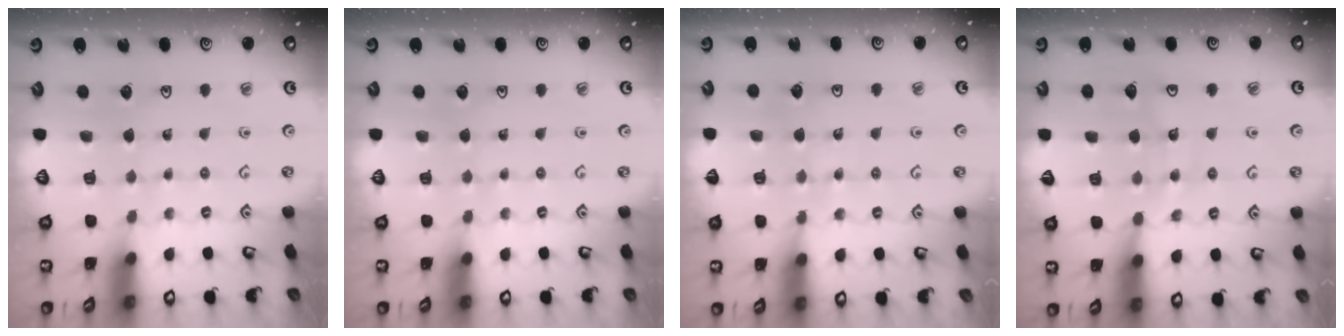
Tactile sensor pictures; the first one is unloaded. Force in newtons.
{"total": 0.0}
{"total": 4.1, "press": 4.0, "slide": 1.1}
{"total": 9.6, "press": 9.5, "slide": 1.3}